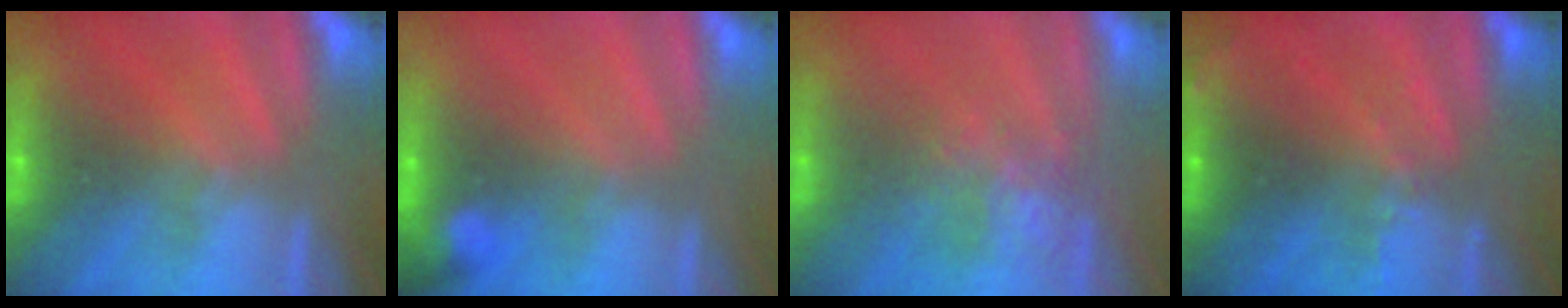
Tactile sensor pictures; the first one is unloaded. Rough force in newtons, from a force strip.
{"total": 2.9}
{"total": 3.8}
{"total": 3.1}